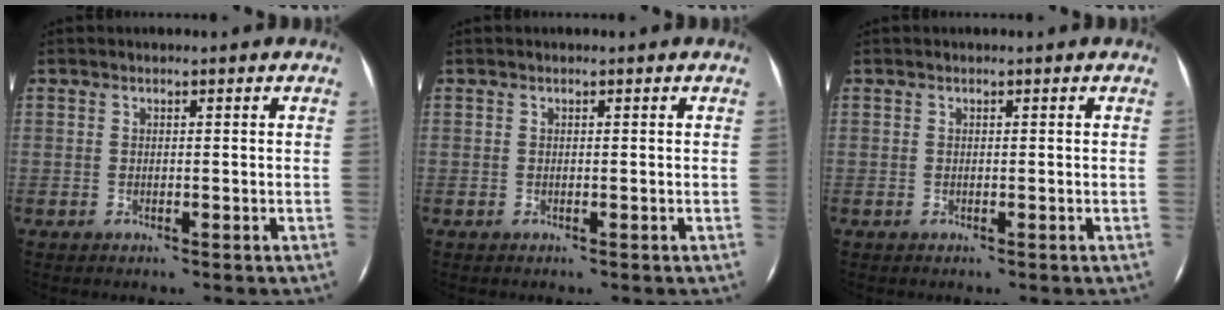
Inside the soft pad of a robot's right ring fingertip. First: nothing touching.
{"total": 0.0}
{"total": 0.0}